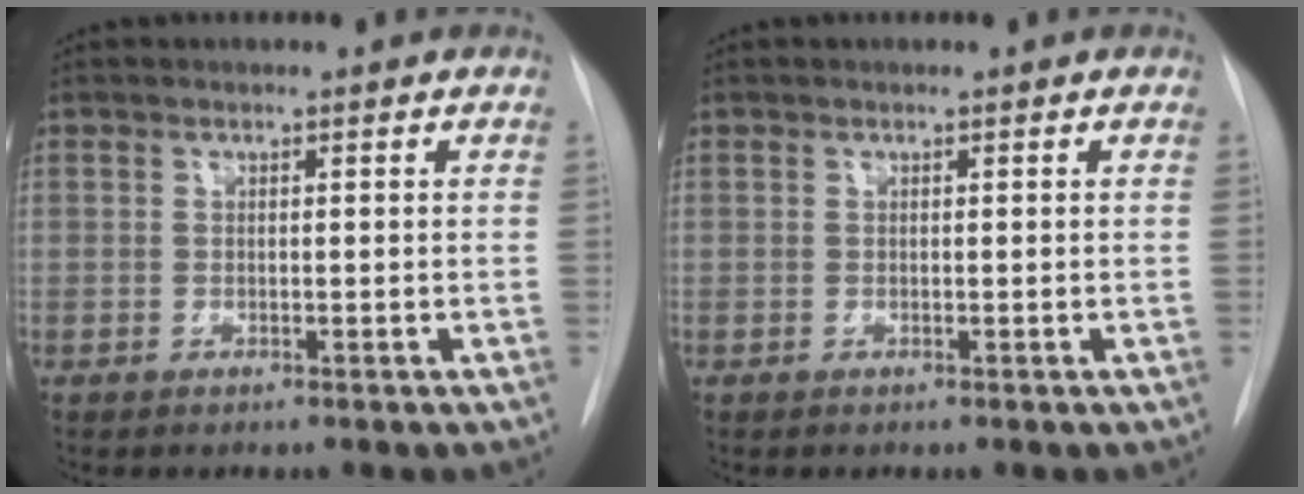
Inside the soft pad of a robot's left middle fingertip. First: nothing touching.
{"total": 0.0}